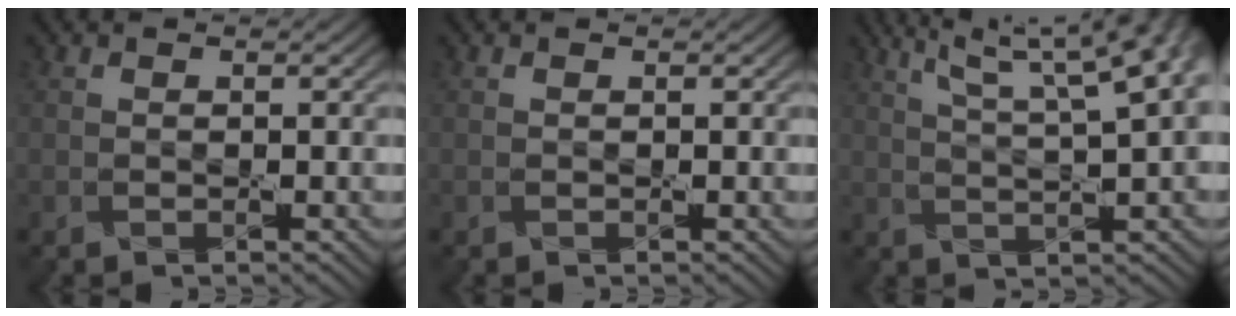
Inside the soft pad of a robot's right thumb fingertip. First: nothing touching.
{"total": 0.0}
{"total": 13.4, "force": [6.7, 3.8, 10.9], "torque": [-0.146, 0.045, 0.083]}